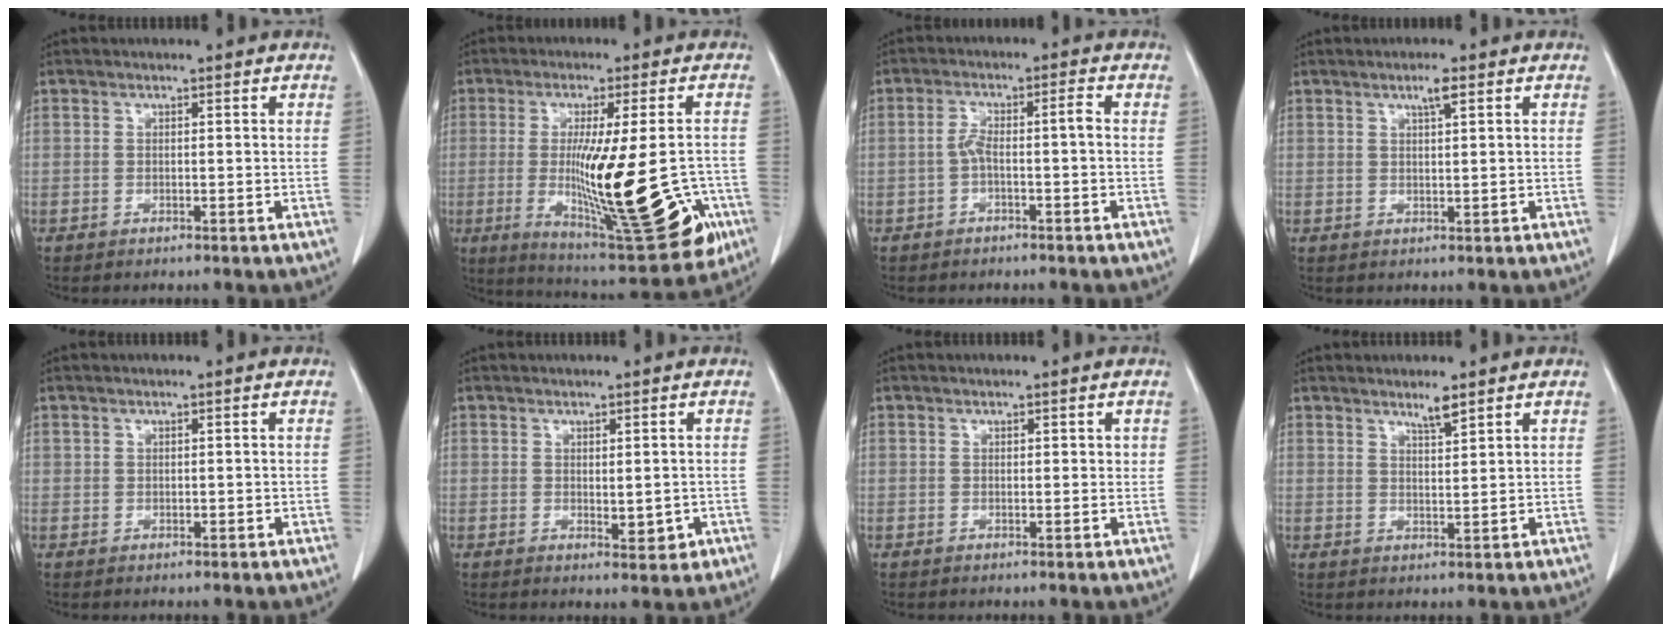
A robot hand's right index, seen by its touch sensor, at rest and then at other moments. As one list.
[{"total": 21.9, "force": [-4.9, 3.9, 21.0], "torque": [-0.292, -0.032, -0.052]}, {"total": 3.7, "force": [-1.0, 0.5, 3.5], "torque": [-0.072, 0.025, -0.015]}, {"total": 2.1, "force": [1.1, 0.1, 1.7], "torque": [-0.035, 0.001, 0.019]}, {"total": 0.7, "force": [0.1, 0.6, 0.3], "torque": [-0.004, 0.004, 0.005]}, {"total": 3.0, "force": [-0.5, 1.3, 2.7], "torque": [-0.033, -0.006, 0.000]}, {"total": 1.0, "force": [0.5, 0.5, 0.8], "torque": [-0.006, 0.000, 0.006]}, {"total": 2.5, "force": [2.0, 0.0, 1.5], "torque": [-0.031, -0.004, 0.037]}]